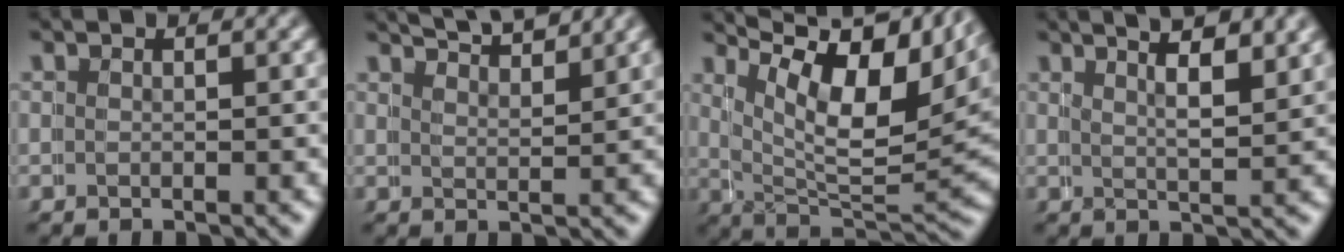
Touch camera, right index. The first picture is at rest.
{"total": 5.2, "force": [4.9, 0.7, 1.4], "torque": [-0.028, 0.004, 0.077]}
{"total": 15.4, "force": [8.5, 7.0, 10.7], "torque": [-0.165, 0.028, 0.112]}
{"total": 4.7, "force": [3.5, 1.3, 3.0], "torque": [-0.040, 0.009, 0.047]}